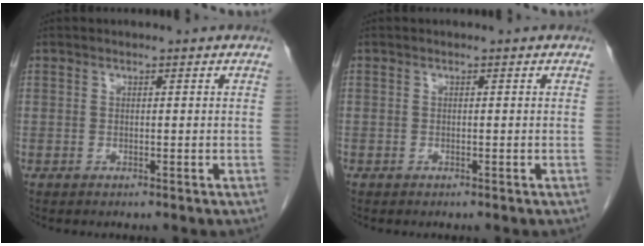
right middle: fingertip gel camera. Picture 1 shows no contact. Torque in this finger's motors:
{"motor_torque": [0.27, -0.44, 0.04, -0.02]}